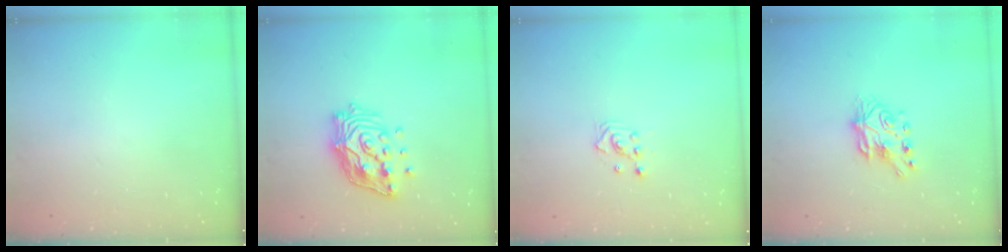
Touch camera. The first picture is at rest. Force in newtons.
{"total": 14.9, "press": 14.8, "slide": 1.7}
{"total": 2.3, "press": 2.3, "slide": 0.3}
{"total": 6.9, "press": 6.9, "slide": 0.5}